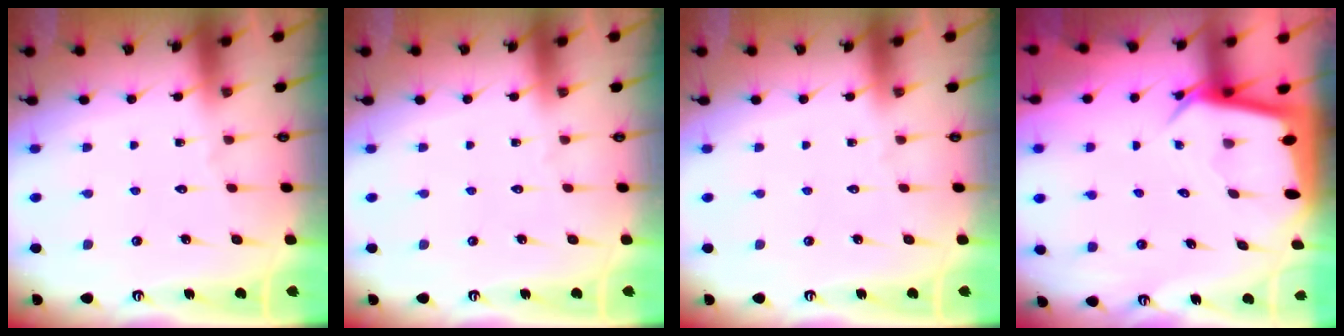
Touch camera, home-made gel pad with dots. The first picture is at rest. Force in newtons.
{"total": 0.0}
{"total": 0.0}
{"total": 4.0, "press": 4.0, "slide": 0.3}